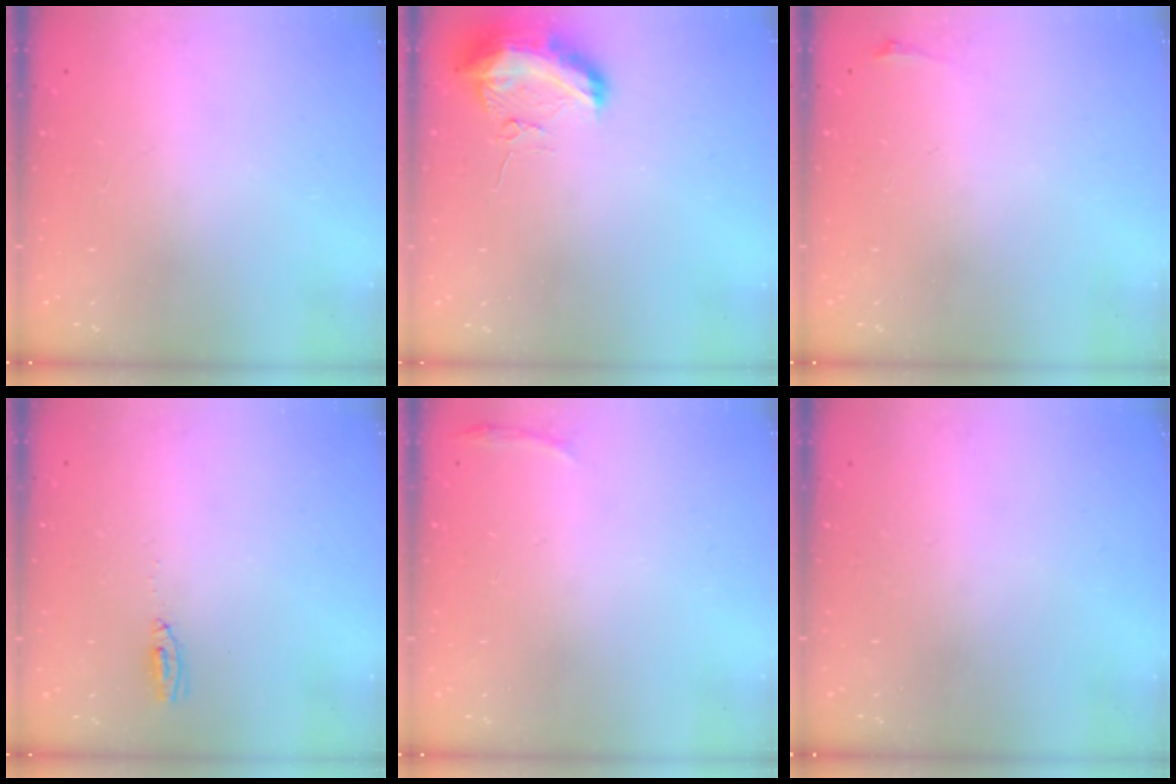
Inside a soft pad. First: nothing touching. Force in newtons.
{"total": 10.0, "press": 10.0, "slide": 0.8}
{"total": 2.8, "press": 2.1, "slide": 1.9}
{"total": 3.4, "press": 3.0, "slide": 1.7}
{"total": 3.0, "press": 1.9, "slide": 2.3}
{"total": 0.0}